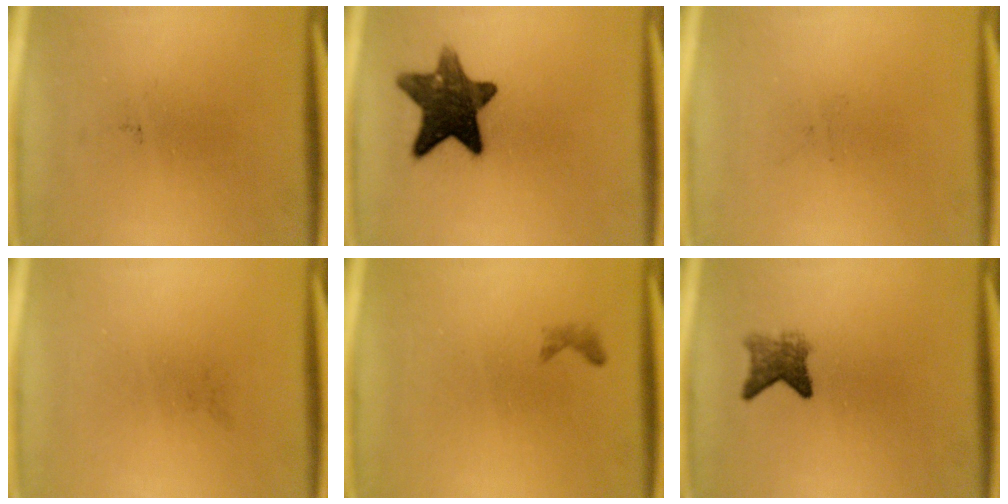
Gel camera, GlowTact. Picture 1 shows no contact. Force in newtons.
{"total": 12.3}
{"total": 0.0}
{"total": 0.0}
{"total": 0.6}
{"total": 3.1}